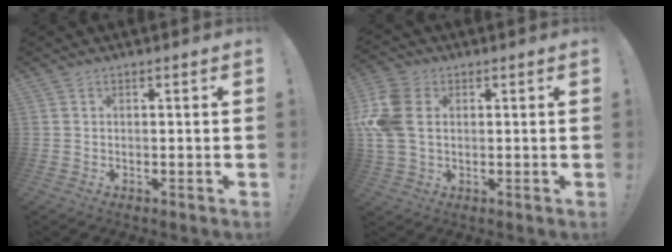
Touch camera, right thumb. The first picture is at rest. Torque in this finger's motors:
{"motor_torque": [1.03, 1.13, 1.37, -0.03, 0.17]}